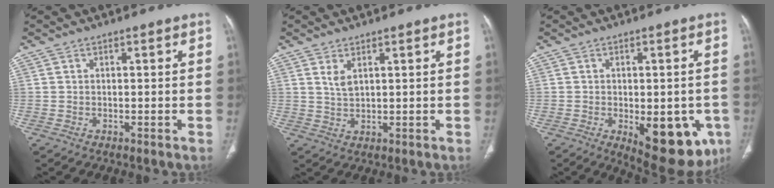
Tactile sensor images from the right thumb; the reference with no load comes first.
{"total": 2.9, "force": [1.5, 1.3, 2.1], "torque": [-0.041, -0.010, 0.037]}
{"total": 15.8, "force": [-5.3, 7.4, 12.9], "torque": [-0.125, -0.003, -0.048]}